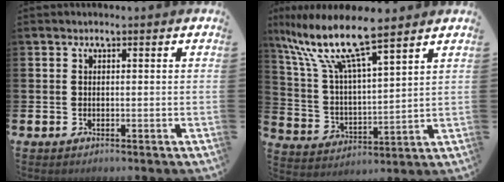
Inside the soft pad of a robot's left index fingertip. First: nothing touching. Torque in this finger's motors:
{"motor_torque": [0.30, -1.06, 1.05, 0.21]}